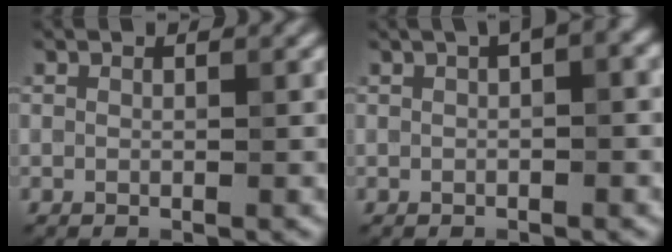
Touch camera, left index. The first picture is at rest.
{"total": 3.6, "force": [1.2, 0.8, 3.3], "torque": [-0.041, 0.016, 0.012]}